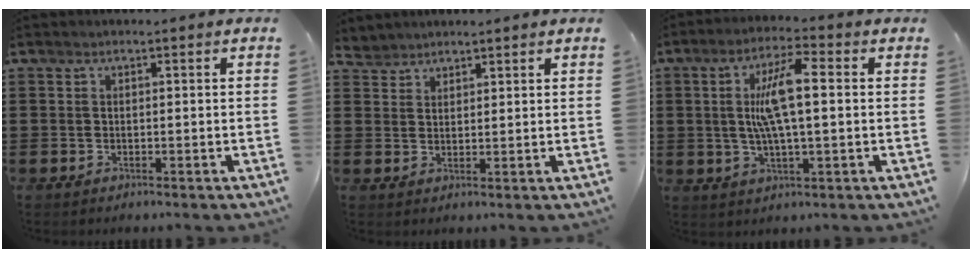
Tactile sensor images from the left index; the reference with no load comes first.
{"total": 2.3, "force": [2.2, 0.4, -0.5], "torque": [0.001, 0.001, 0.043]}
{"total": 8.3, "force": [1.4, 2.0, 8.0], "torque": [-0.175, 0.001, 0.013]}